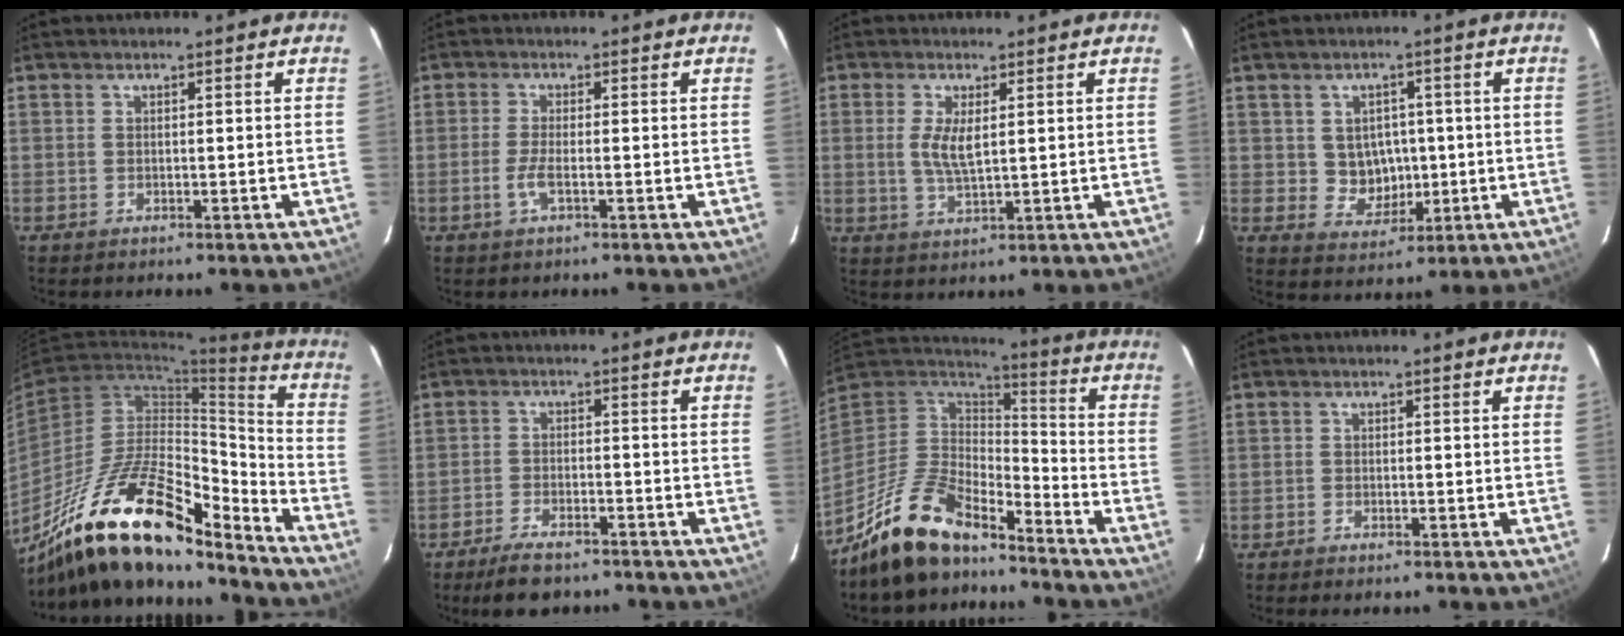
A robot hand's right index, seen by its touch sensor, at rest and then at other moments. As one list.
[{"total": 3.0, "force": [-1.2, 0.4, 2.7], "torque": [-0.061, -0.003, -0.025]}, {"total": 4.9, "force": [0.8, 1.6, 4.5], "torque": [-0.091, -0.003, 0.015]}, {"total": 6.0, "force": [0.2, 5.6, 2.0], "torque": [-0.040, 0.009, 0.018]}, {"total": 24.1, "force": [-17.5, 7.5, 14.8], "torque": [-0.258, -0.008, -0.298]}, {"total": 7.7, "force": [-6.3, 2.6, 3.6], "torque": [-0.090, -0.006, -0.106]}, {"total": 16.6, "force": [-13.2, 5.9, 8.1], "torque": [-0.185, -0.007, -0.245]}, {"total": 0.9, "force": [-0.9, 0.2, 0.3], "torque": [-0.010, -0.001, -0.019]}]